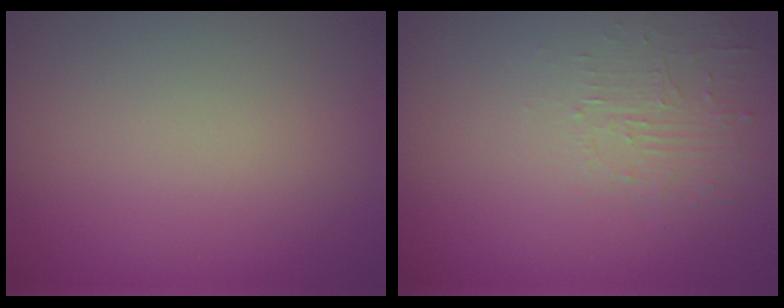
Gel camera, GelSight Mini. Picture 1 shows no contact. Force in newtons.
{"total": 1.6, "press": 0.3, "slide": 1.6}